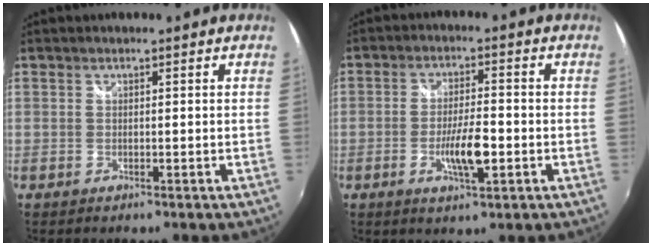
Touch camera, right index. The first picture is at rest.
{"total": 6.9, "force": [-2.2, 2.0, 6.3], "torque": [-0.121, -0.004, -0.038]}